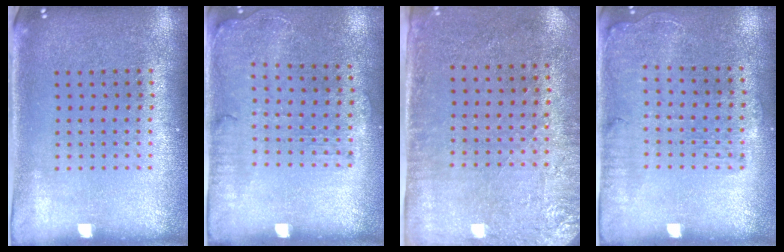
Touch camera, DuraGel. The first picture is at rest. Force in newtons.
{"total": 1.6, "press": 1.4, "slide": 0.8}
{"total": 2.8, "press": 2.3, "slide": 1.6}
{"total": 1.3, "press": 1.3, "slide": 0.3}